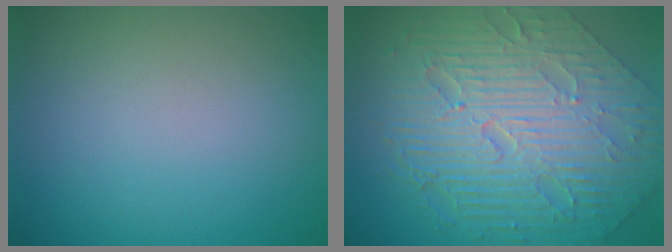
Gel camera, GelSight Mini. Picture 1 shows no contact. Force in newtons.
{"total": 11.2, "press": 7.3, "slide": 8.5}